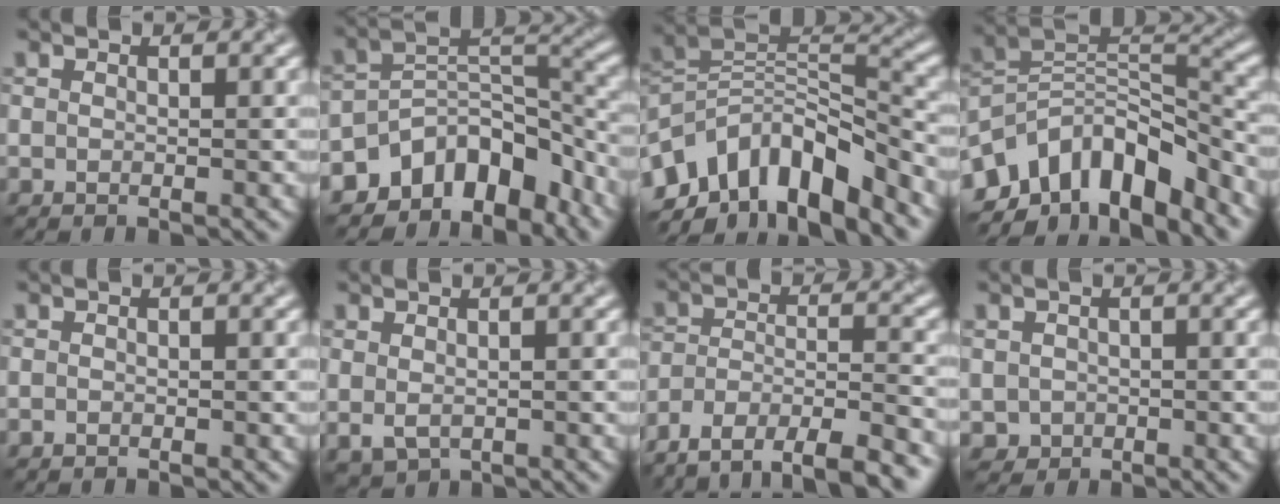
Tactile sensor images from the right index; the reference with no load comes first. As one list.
[{"total": 8.8, "force": [-6.4, 4.9, 3.6], "torque": [-0.032, 0.001, -0.114]}, {"total": 11.1, "force": [-5.8, 5.1, 7.9], "torque": [-0.133, 0.019, -0.118]}, {"total": 10.5, "force": [-6.2, 5.0, 6.8], "torque": [-0.103, 0.014, -0.121]}, {"total": 0.0}, {"total": 1.5, "force": [0.2, 1.0, 1.0], "torque": [-0.023, -0.009, 0.011]}, {"total": 9.2, "force": [-7.8, 2.8, 4.0], "torque": [-0.063, -0.009, -0.122]}, {"total": 1.6, "force": [-0.2, 1.6, 0.1], "torque": [0.002, -0.005, -0.002]}]